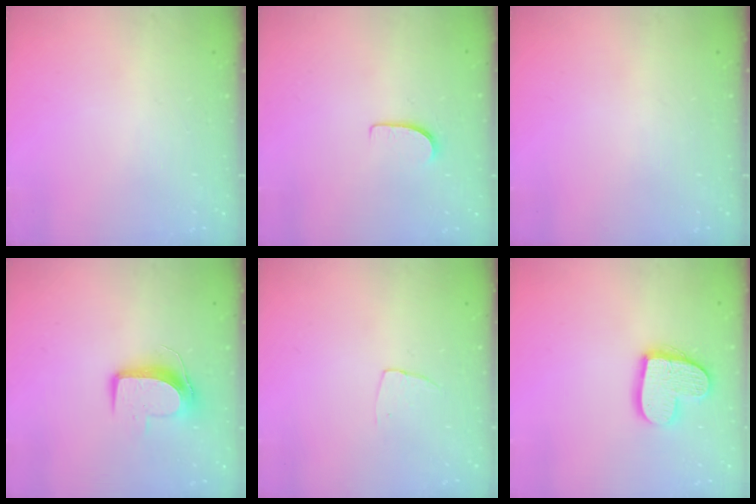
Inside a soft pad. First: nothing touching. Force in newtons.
{"total": 5.1, "press": 5.1, "slide": 0.5}
{"total": 0.0}
{"total": 9.2, "press": 9.2, "slide": 0.2}
{"total": 4.0, "press": 4.0, "slide": 0.2}
{"total": 13.2, "press": 13.1, "slide": 0.7}